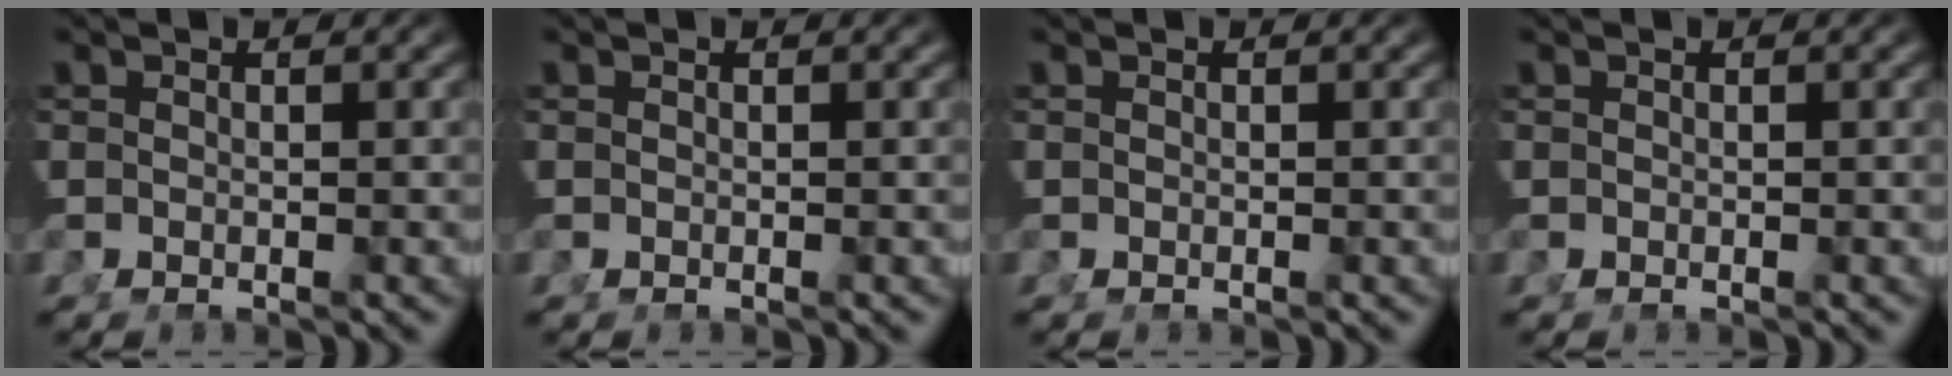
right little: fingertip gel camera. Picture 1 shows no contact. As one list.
[{"total": 0.0}, {"total": 0.0}, {"total": 0.0}]